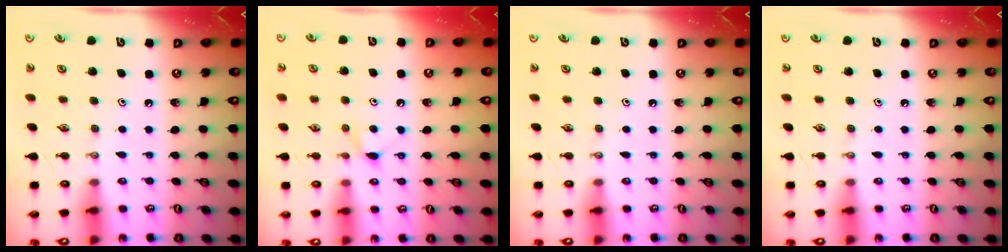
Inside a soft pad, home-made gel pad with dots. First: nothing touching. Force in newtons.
{"total": 6.5, "press": 6.5, "slide": 0.8}
{"total": 0.0}
{"total": 0.0}